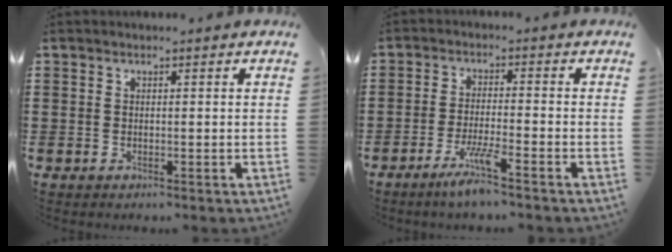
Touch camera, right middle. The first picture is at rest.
{"total": 4.7, "force": [-3.6, -0.1, 3.0], "torque": [-0.062, -0.010, -0.067]}